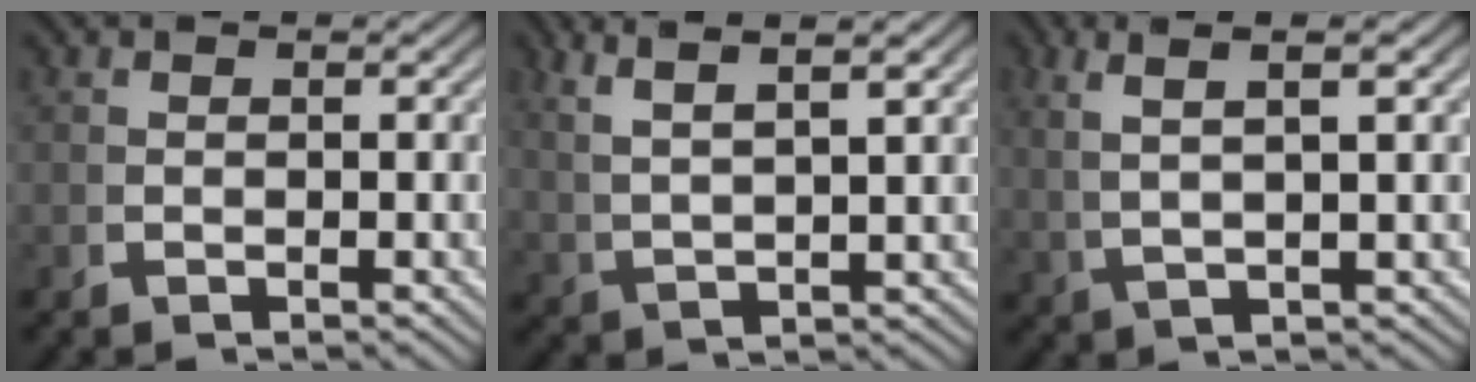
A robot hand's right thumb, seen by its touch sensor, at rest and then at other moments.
{"total": 6.3, "force": [4.4, 1.6, 4.2], "torque": [-0.061, 0.020, 0.080]}
{"total": 6.1, "force": [3.2, 1.5, 4.9], "torque": [-0.076, 0.023, 0.054]}